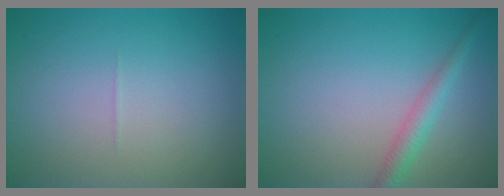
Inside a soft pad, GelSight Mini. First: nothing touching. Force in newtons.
{"total": 2.2, "press": 2.2, "slide": 0.1}